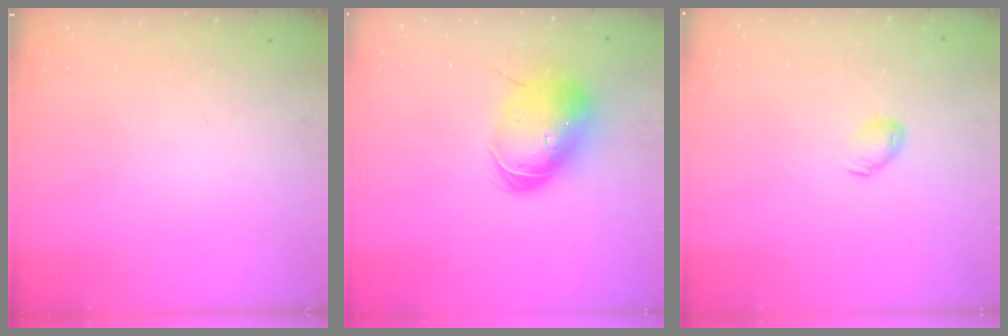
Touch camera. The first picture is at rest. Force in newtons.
{"total": 13.0, "press": 12.8, "slide": 2.4}
{"total": 5.6, "press": 5.6, "slide": 0.5}